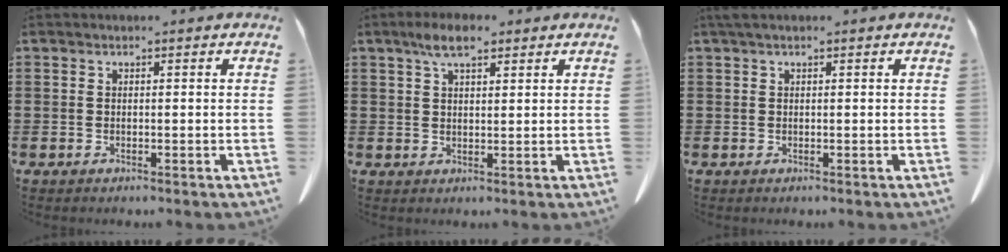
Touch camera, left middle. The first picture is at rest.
{"total": 4.7, "force": [3.1, 1.6, 3.1], "torque": [-0.068, 0.005, 0.058]}
{"total": 1.8, "force": [1.1, 0.4, 1.3], "torque": [-0.030, 0.001, 0.020]}